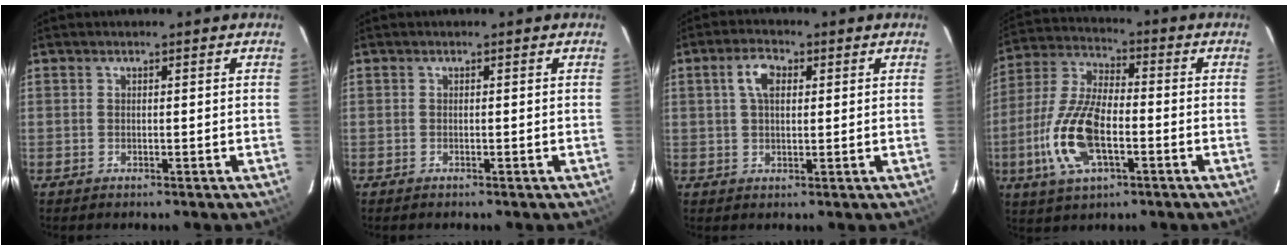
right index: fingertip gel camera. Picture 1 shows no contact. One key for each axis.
{"total": 0.0}
{"total": 4.7, "fx": 1.4, "fy": 2.6, "fz": 3.7, "tx": -0.070, "ty": 0.014, "tz": 0.025}
{"total": 14.9, "fx": -4.3, "fy": 6.5, "fz": 12.7, "tx": -0.279, "ty": -0.002, "tz": -0.083}